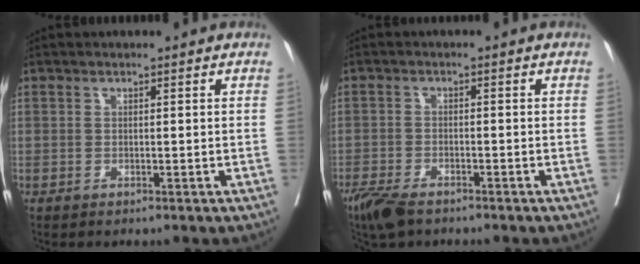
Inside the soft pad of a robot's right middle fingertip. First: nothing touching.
{"total": 5.3, "force": [-4.0, 1.7, 2.9], "torque": [-0.055, -0.010, -0.071]}